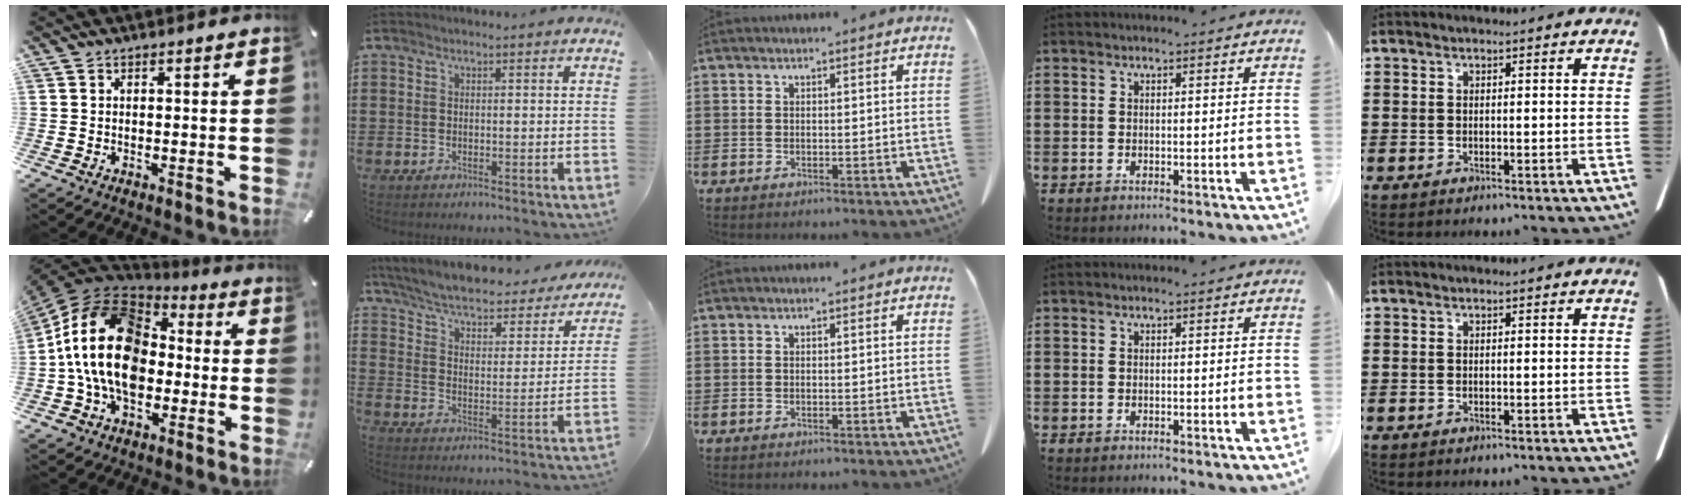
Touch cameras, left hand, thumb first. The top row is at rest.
{"thumb": {"total": 21.0, "force": [-1.9, 15.3, 14.3], "torque": [-0.292, 0.023, -0.035]}, "index": {"total": 4.9, "force": [4.3, 0.5, 2.2], "torque": [-0.064, -0.037, 0.067]}}